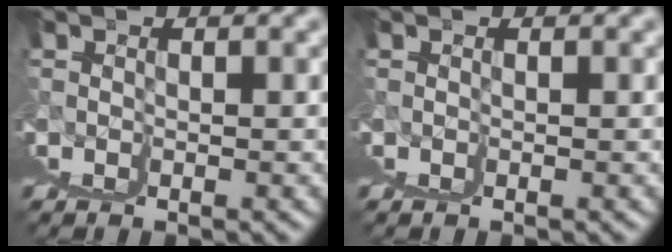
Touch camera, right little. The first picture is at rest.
{"total": 0.0}